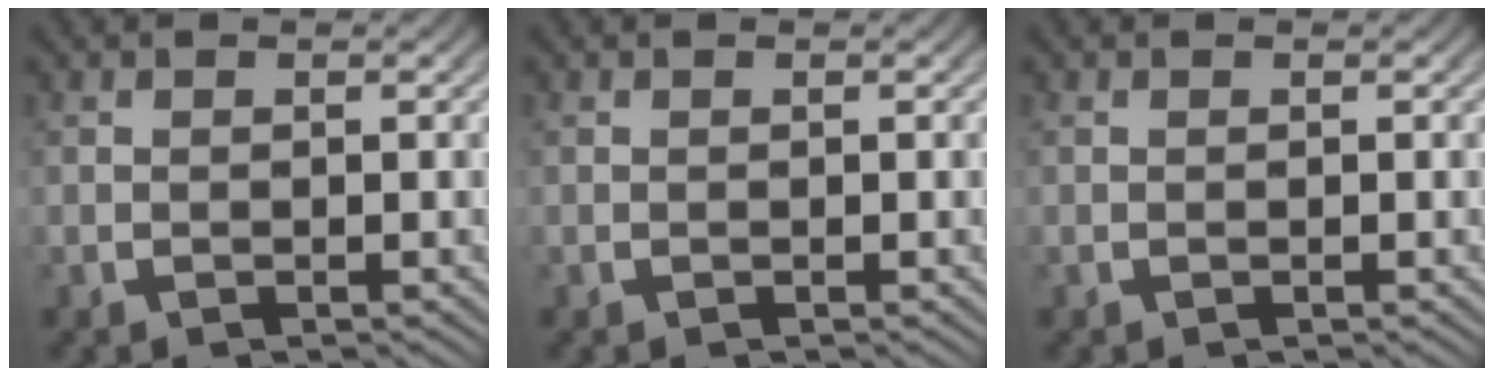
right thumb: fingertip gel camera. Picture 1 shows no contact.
{"total": 0.0}
{"total": 0.0}